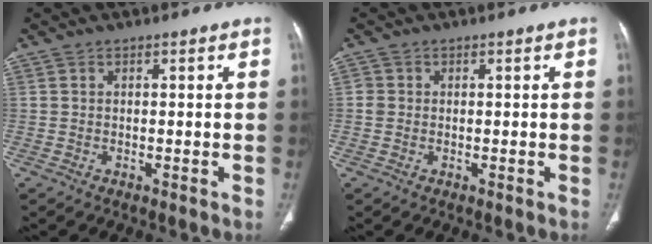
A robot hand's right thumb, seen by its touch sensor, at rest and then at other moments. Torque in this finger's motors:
{"motor_torque": [-0.06, -0.01, 0.37, 0.31, -0.03]}